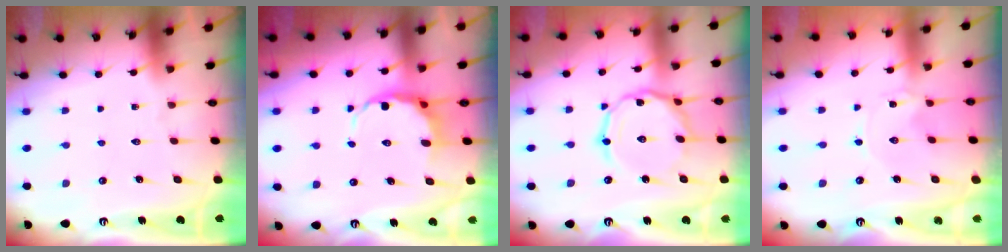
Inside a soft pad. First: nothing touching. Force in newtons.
{"total": 6.8, "press": 6.6, "slide": 2.0}
{"total": 9.3, "press": 9.3, "slide": 0.7}
{"total": 0.0}